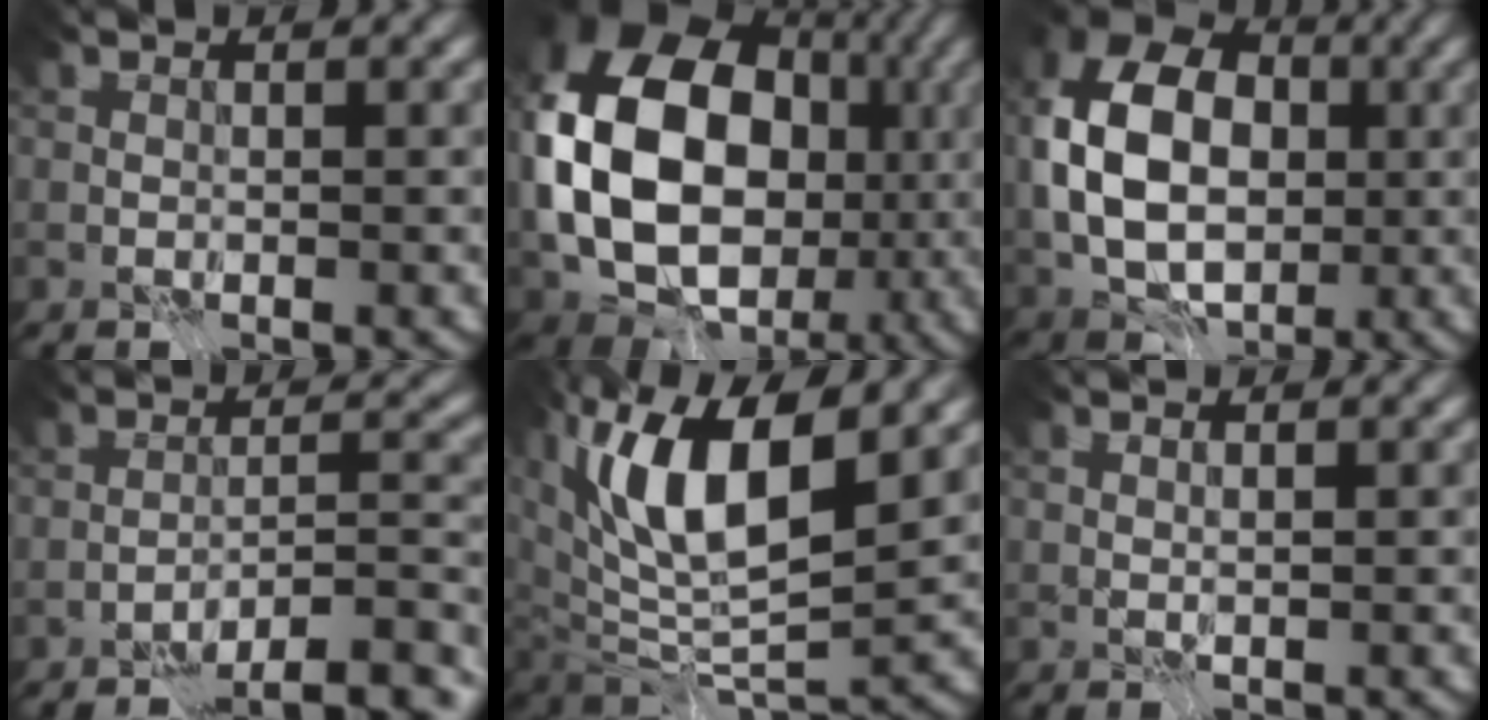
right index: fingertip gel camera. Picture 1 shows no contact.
{"total": 16.3, "force": [-0.2, 12.9, 10.1], "torque": [-0.203, -0.002, -0.012]}
{"total": 12.3, "force": [-0.1, 8.9, 8.4], "torque": [-0.176, 0.006, -0.005]}
{"total": 8.5, "force": [-7.4, 1.6, 4.0], "torque": [-0.036, 0.009, -0.107]}
{"total": 10.4, "force": [3.7, 5.2, 8.2], "torque": [-0.147, -0.003, 0.065]}
{"total": 0.8, "force": [0.7, 0.1, 0.2], "torque": [0.005, -0.006, 0.002]}